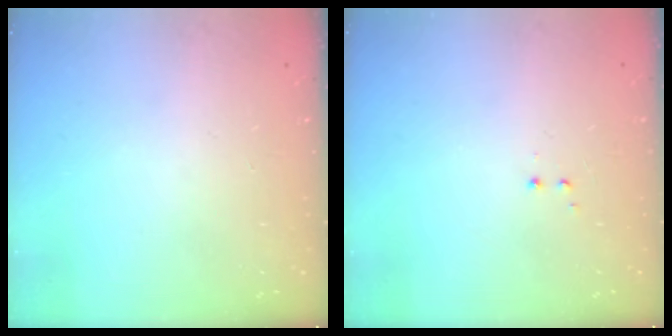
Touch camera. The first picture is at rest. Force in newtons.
{"total": 1.2, "press": 1.1, "slide": 0.6}